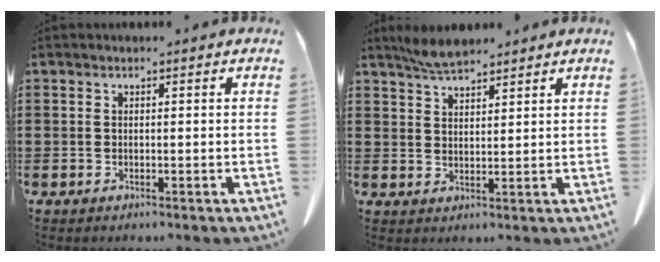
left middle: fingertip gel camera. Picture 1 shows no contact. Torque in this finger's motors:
{"motor_torque": [0.39, 0.39, 0.07, 0.04]}